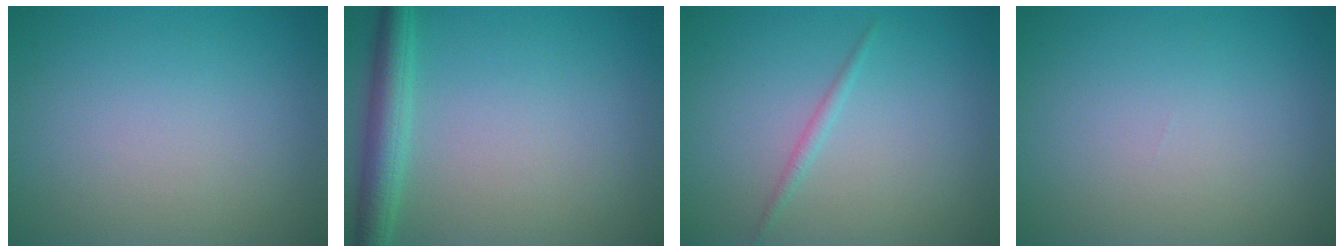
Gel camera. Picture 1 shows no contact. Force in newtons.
{"total": 3.5, "press": 3.5, "slide": 0.1}
{"total": 0.9, "press": 0.9, "slide": 0.0}
{"total": 0.0}